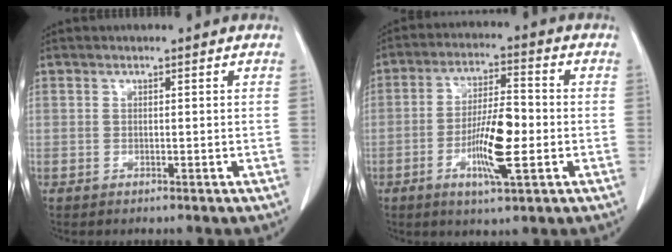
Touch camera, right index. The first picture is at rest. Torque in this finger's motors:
{"motor_torque": [0.39, -0.16, 0.36, 0.11]}